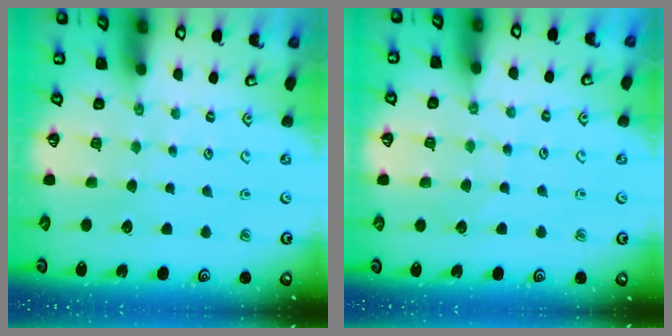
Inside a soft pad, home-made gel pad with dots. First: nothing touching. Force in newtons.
{"total": 4.1, "press": 4.1, "slide": 0.4}